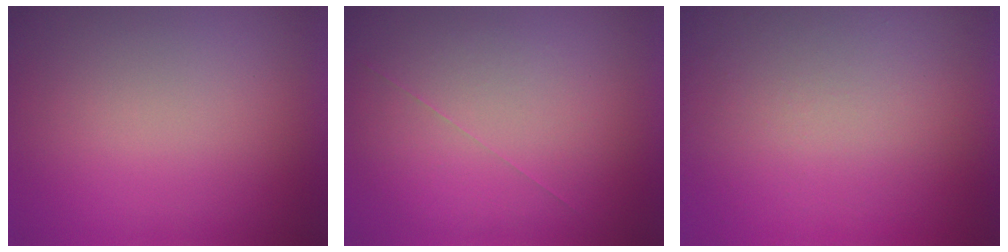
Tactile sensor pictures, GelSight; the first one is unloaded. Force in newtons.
{"total": 1.0}
{"total": 8.6}